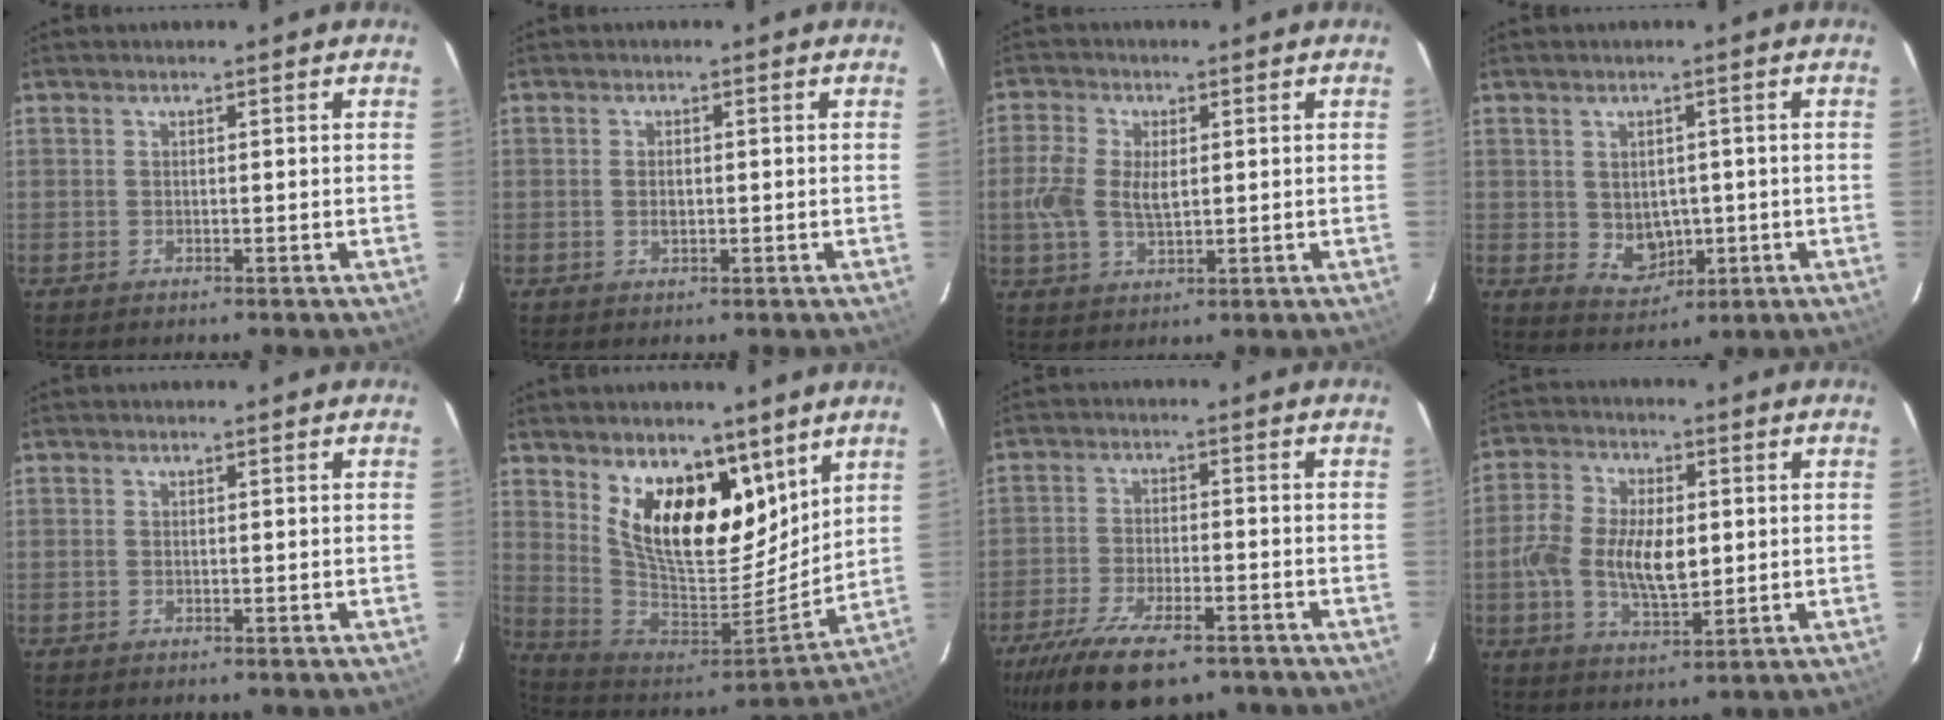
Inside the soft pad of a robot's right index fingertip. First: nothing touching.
{"total": 1.8, "force": [-0.2, 1.1, 1.5], "torque": [-0.027, 0.002, -0.002]}
{"total": 7.2, "force": [0.3, 4.2, 5.8], "torque": [-0.130, 0.004, 0.003]}
{"total": 5.5, "force": [-0.3, 4.6, 2.9], "torque": [-0.053, 0.001, 0.014]}
{"total": 0.0}
{"total": 18.5, "force": [10.0, 9.2, 12.6], "torque": [-0.232, -0.012, 0.186]}
{"total": 15.0, "force": [-10.6, 5.4, 9.2], "torque": [-0.201, -0.037, -0.180]}
{"total": 11.2, "force": [-0.4, 5.9, 9.5], "torque": [-0.193, 0.005, -0.011]}